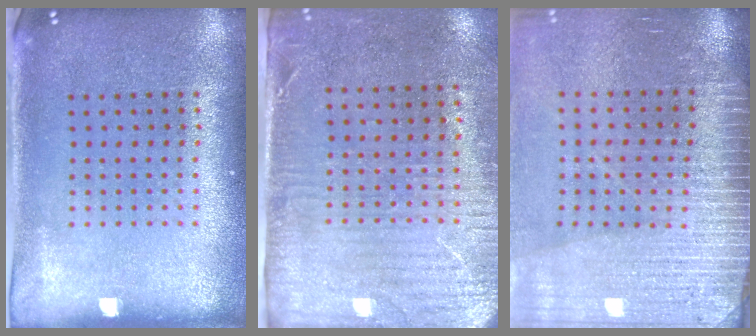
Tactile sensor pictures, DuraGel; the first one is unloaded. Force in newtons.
{"total": 3.1, "press": 2.6, "slide": 1.6}
{"total": 3.7, "press": 3.2, "slide": 1.7}